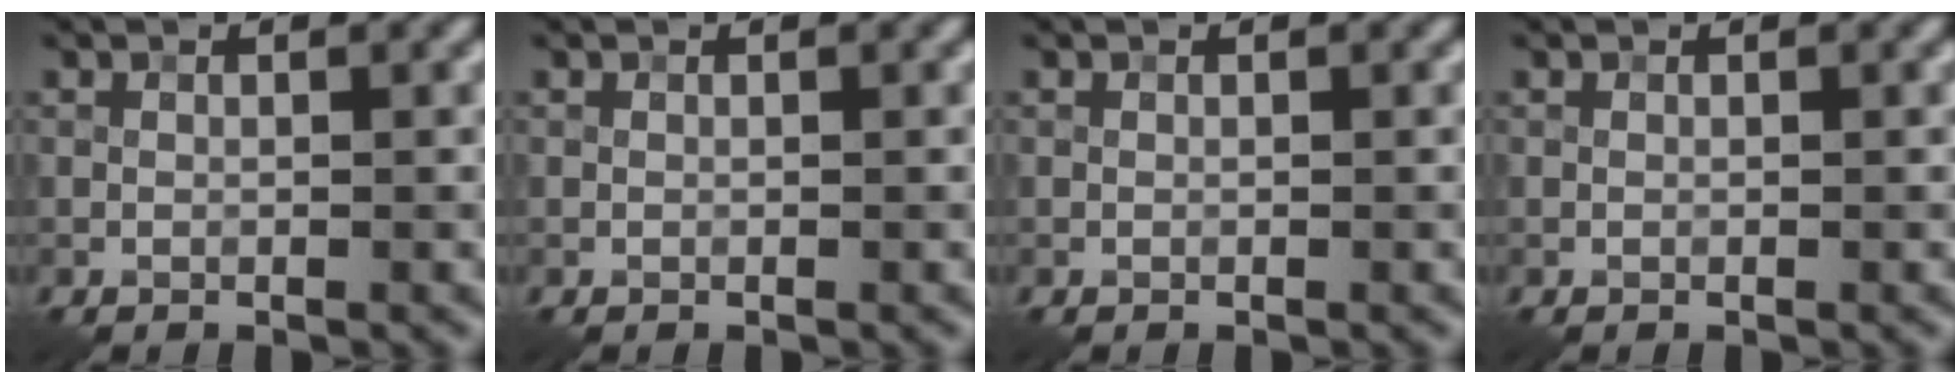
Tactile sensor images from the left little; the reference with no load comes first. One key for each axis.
{"total": 0.0}
{"total": 0.0}
{"total": 0.0}